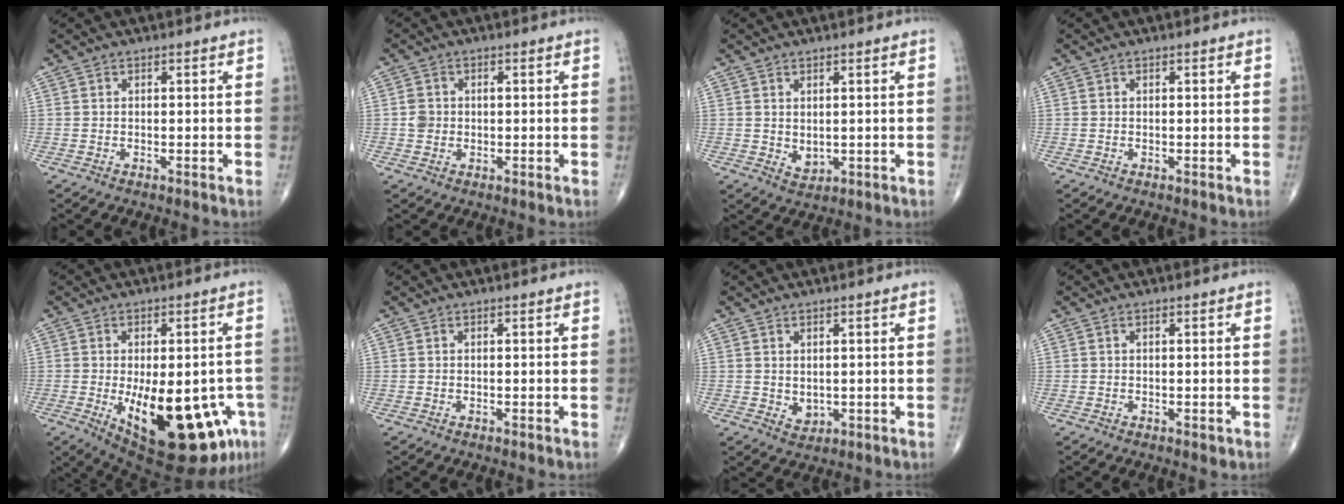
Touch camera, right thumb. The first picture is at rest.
{"total": 2.7, "force": [0.0, 2.4, 1.2], "torque": [-0.015, 0.008, -0.002]}
{"total": 2.4, "force": [0.3, 1.7, 1.6], "torque": [-0.019, -0.010, 0.014]}
{"total": 0.0}
{"total": 23.1, "force": [-7.4, 10.0, 19.5], "torque": [-0.225, -0.010, -0.077]}
{"total": 0.0}
{"total": 2.3, "force": [0.2, 1.8, 1.4], "torque": [-0.015, -0.007, 0.013]}
{"total": 1.0, "force": [-0.1, 0.5, 0.8], "torque": [-0.010, -0.002, 0.001]}